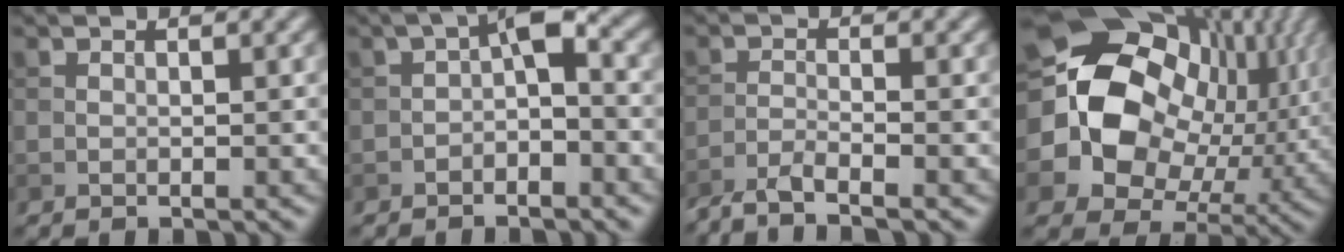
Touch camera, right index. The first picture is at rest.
{"total": 3.5, "force": [-0.9, 1.5, 3.0], "torque": [-0.043, 0.013, -0.025]}
{"total": 3.3, "force": [-2.7, 0.5, 1.9], "torque": [-0.037, -0.004, -0.064]}
{"total": 21.3, "force": [3.2, 17.4, 11.9], "torque": [-0.249, 0.005, 0.070]}